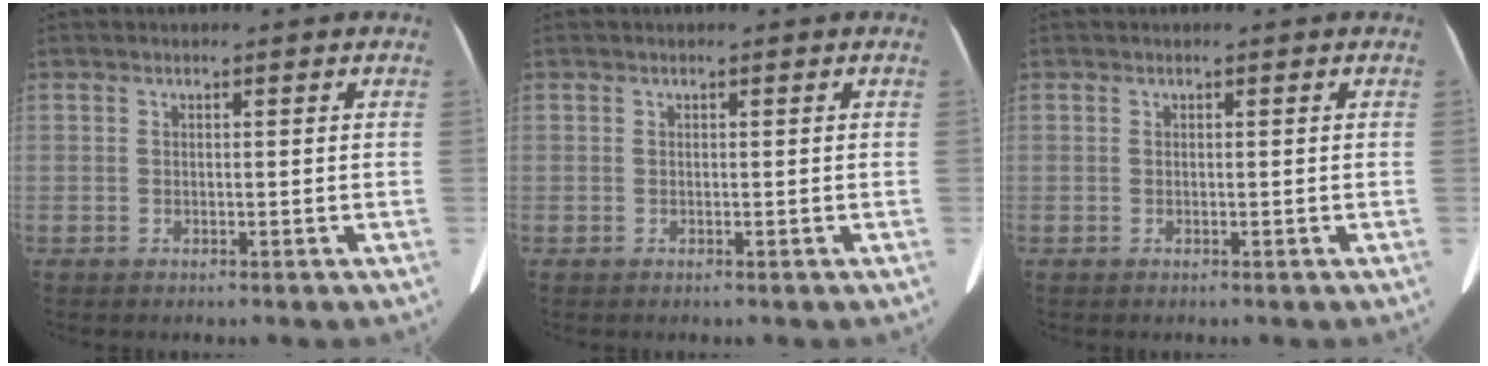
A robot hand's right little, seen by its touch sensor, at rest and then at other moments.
{"total": 0.0}
{"total": 0.0}